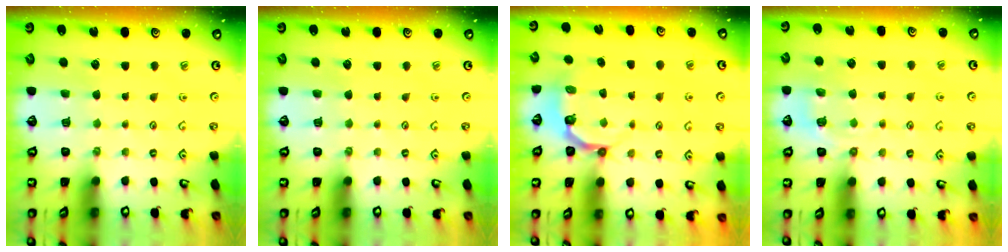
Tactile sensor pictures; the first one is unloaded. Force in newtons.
{"total": 0.0}
{"total": 5.1, "press": 4.0, "slide": 3.1}
{"total": 6.1, "press": 6.0, "slide": 1.3}